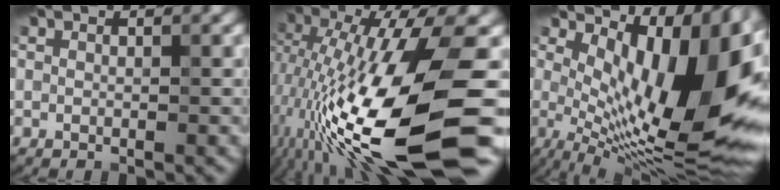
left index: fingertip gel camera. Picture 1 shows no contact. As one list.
[{"total": 17.0, "force": [-5.2, 3.9, 15.7], "torque": [-0.285, -0.016, -0.087]}, {"total": 13.9, "force": [2.3, 5.6, 12.5], "torque": [-0.167, -0.009, 0.039]}]